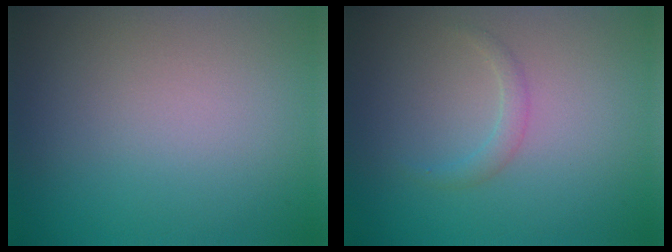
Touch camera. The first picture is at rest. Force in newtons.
{"total": 1.1, "press": 1.1, "slide": 0.2}